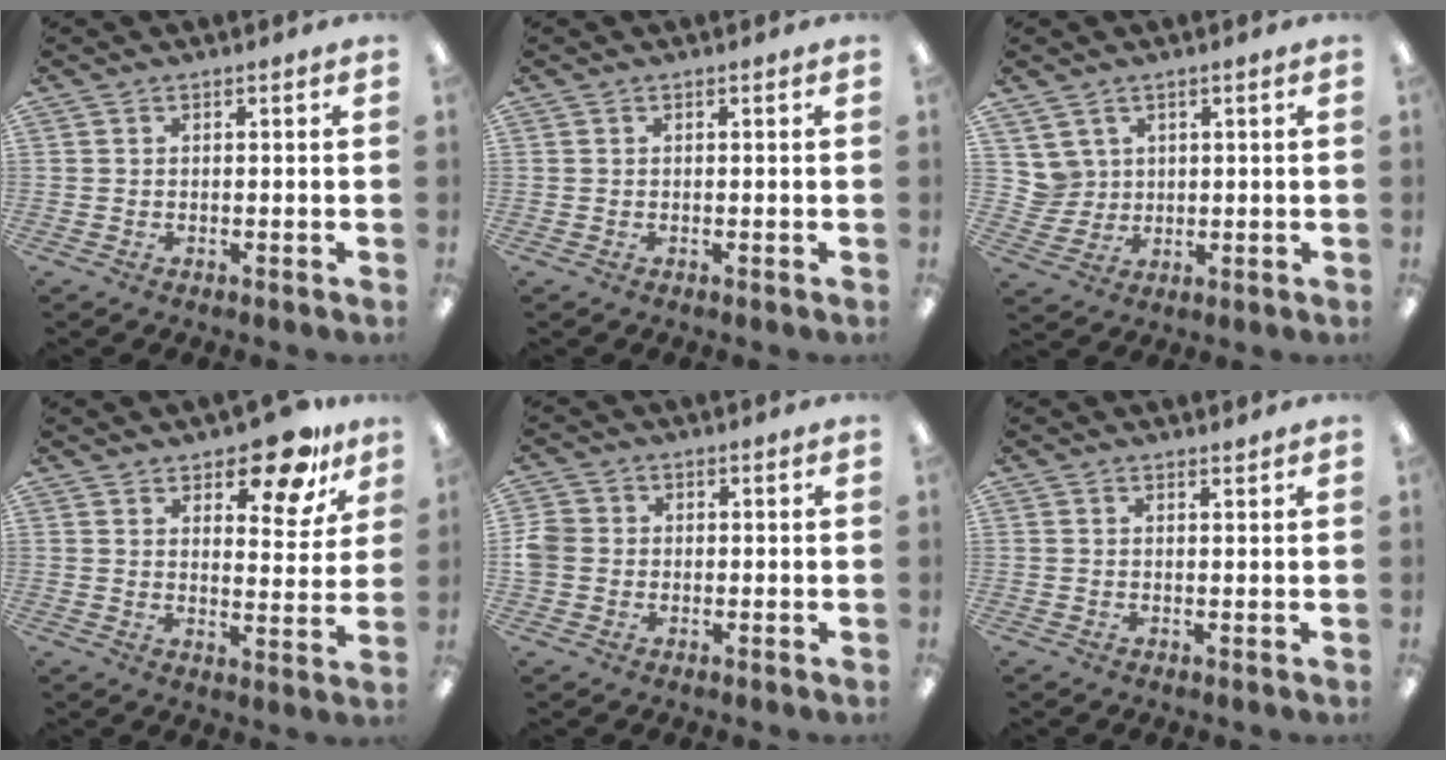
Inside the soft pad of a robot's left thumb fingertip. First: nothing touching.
{"total": 0.0}
{"total": 5.1, "force": [2.7, 4.3, -0.2], "torque": [-0.004, -0.009, 0.051]}
{"total": 12.9, "force": [9.7, 5.1, 6.9], "torque": [-0.073, -0.067, 0.164]}
{"total": 4.5, "force": [-0.2, 4.2, 1.6], "torque": [-0.040, 0.010, -0.003]}
{"total": 1.2, "force": [1.1, 0.3, 0.3], "torque": [0.002, -0.005, 0.019]}